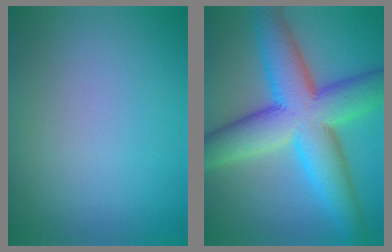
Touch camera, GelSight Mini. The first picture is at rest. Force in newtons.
{"total": 12.0, "press": 12.0, "slide": 0.4}